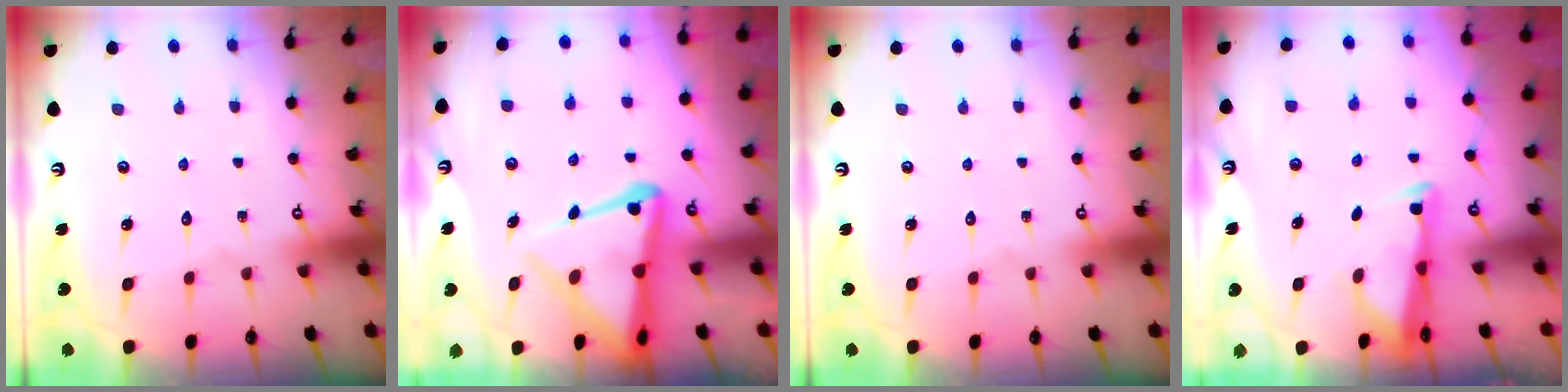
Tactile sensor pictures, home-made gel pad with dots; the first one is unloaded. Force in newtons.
{"total": 12.5, "press": 12.4, "slide": 1.2}
{"total": 0.0}
{"total": 2.9, "press": 2.8, "slide": 0.7}